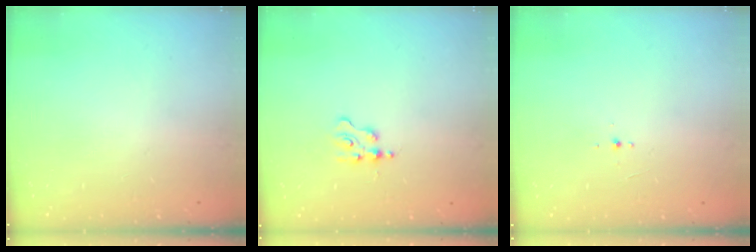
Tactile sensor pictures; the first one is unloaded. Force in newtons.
{"total": 1.3, "press": 1.3, "slide": 0.2}
{"total": 3.2, "press": 3.1, "slide": 0.7}